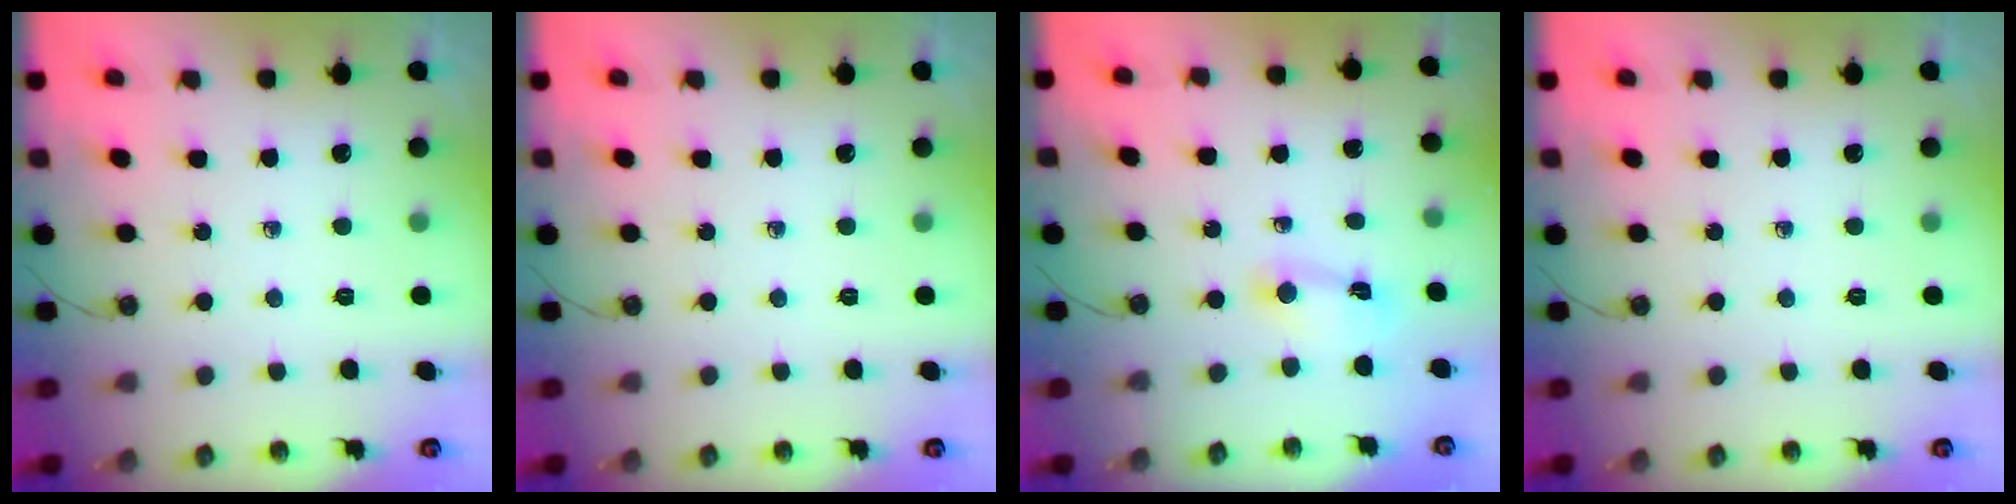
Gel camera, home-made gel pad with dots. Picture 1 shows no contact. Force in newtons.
{"total": 0.0}
{"total": 2.7, "press": 2.7, "slide": 0.3}
{"total": 0.0}